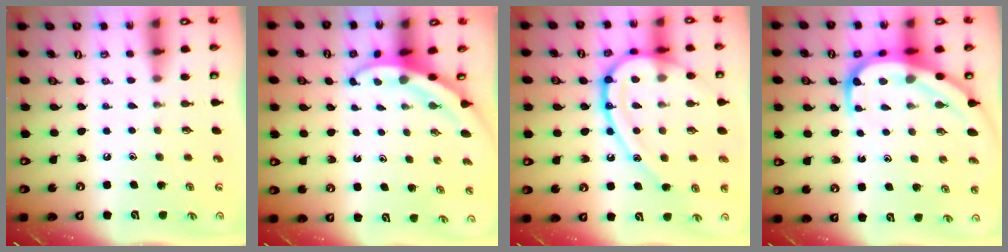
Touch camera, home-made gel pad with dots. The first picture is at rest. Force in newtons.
{"total": 3.8, "press": 3.8, "slide": 0.5}
{"total": 23.4, "press": 23.3, "slide": 2.2}
{"total": 11.3, "press": 11.3, "slide": 1.1}